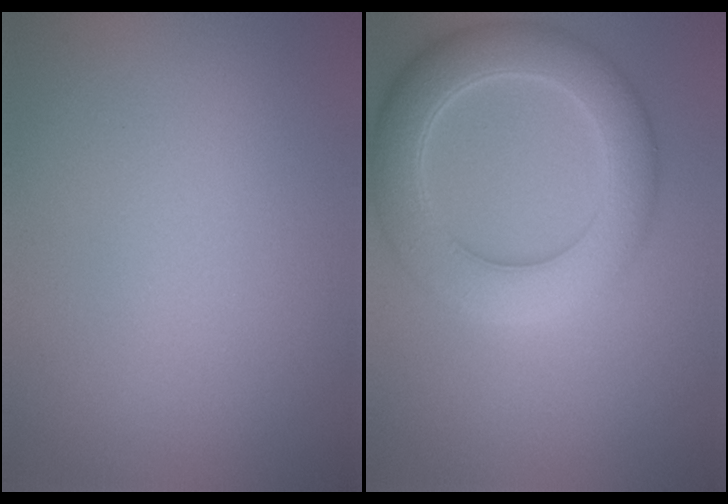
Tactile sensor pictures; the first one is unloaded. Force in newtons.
{"total": 7.2, "press": 7.1, "slide": 0.7}